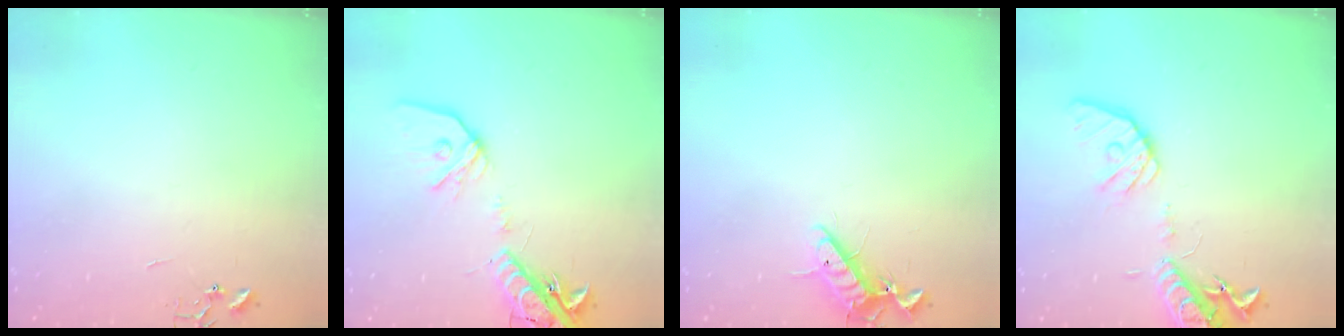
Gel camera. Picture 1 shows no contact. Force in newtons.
{"total": 15.6, "press": 15.3, "slide": 3.2}
{"total": 12.1, "press": 11.9, "slide": 2.0}
{"total": 16.1, "press": 15.8, "slide": 3.0}